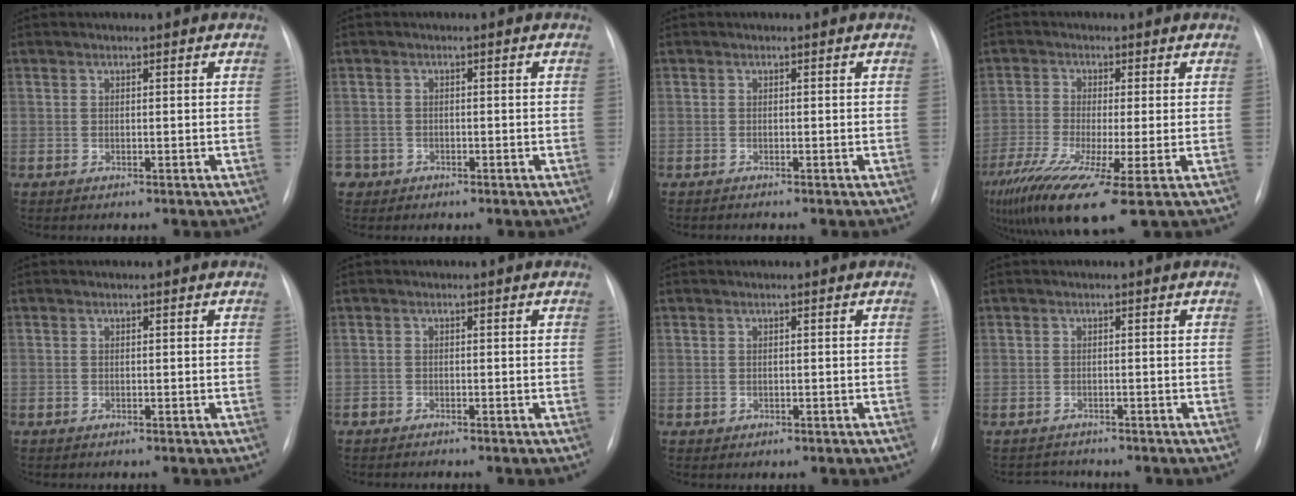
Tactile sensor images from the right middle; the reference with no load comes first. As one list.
[{"total": 2.1, "force": [-1.2, 1.6, -0.1], "torque": [0.000, 0.008, -0.025]}, {"total": 0.7, "force": [-0.6, -0.1, 0.2], "torque": [-0.005, -0.002, -0.012]}, {"total": 13.7, "force": [-7.5, 1.5, 11.4], "torque": [-0.221, -0.042, -0.128]}, {"total": 0.0}, {"total": 1.3, "force": [-1.2, 0.3, 0.2], "torque": [-0.005, -0.002, -0.022]}, {"total": 0.7, "force": [-0.2, 0.6, 0.2], "torque": [-0.008, 0.001, 0.002]}, {"total": 2.0, "force": [-1.7, 0.9, -0.7], "torque": [0.005, -0.004, -0.027]}]